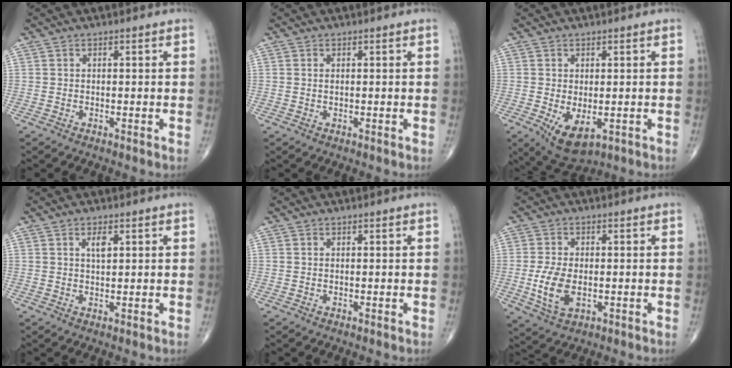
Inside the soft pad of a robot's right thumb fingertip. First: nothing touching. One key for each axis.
{"total": 0.6, "fx": 0.1, "fy": 0.3, "fz": 0.5, "tx": -0.011, "ty": 0.001, "tz": 0.004}
{"total": 6.6, "fx": -1.6, "fy": 3.5, "fz": 5.4, "tx": -0.083, "ty": -0.011, "tz": -0.010}
{"total": 2.5, "fx": 1.0, "fy": 1.0, "fz": 2.0, "tx": -0.032, "ty": -0.004, "tz": 0.019}
{"total": 0.0}
{"total": 7.7, "fx": -1.2, "fy": 4.4, "fz": 6.3, "tx": -0.124, "ty": -0.007, "tz": -0.018}